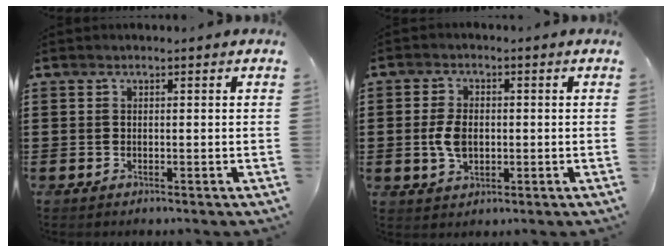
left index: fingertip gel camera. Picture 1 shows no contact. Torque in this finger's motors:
{"motor_torque": [0.79, -0.27, 0.34, 0.07]}